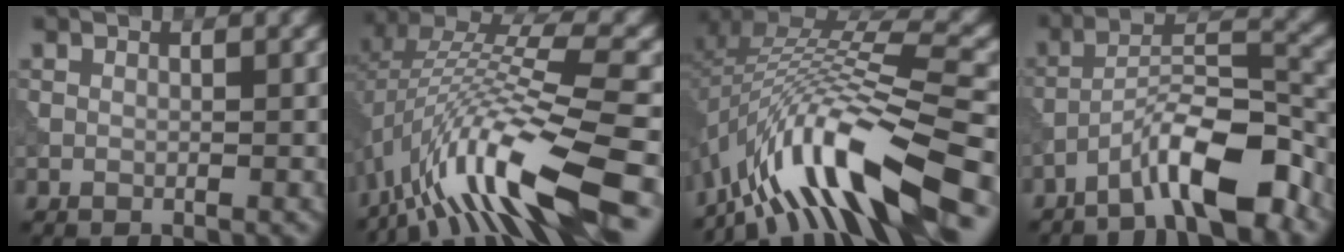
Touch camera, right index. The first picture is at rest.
{"total": 12.8, "force": [-5.8, 3.3, 10.9], "torque": [-0.209, 0.018, -0.096]}
{"total": 13.3, "force": [-7.7, 3.4, 10.2], "torque": [-0.189, 0.022, -0.126]}
{"total": 7.9, "force": [-5.2, 1.7, 5.7], "torque": [-0.094, 0.020, -0.092]}